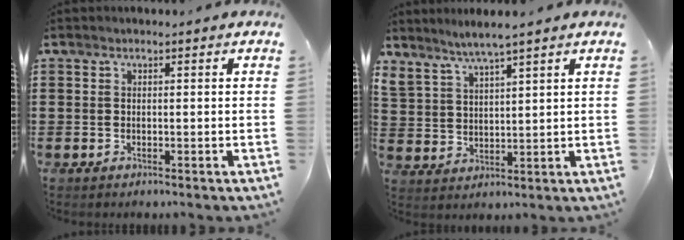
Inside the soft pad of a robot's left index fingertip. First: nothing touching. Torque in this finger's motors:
{"motor_torque": [1.09, -1.05, 0.49, 0.17]}